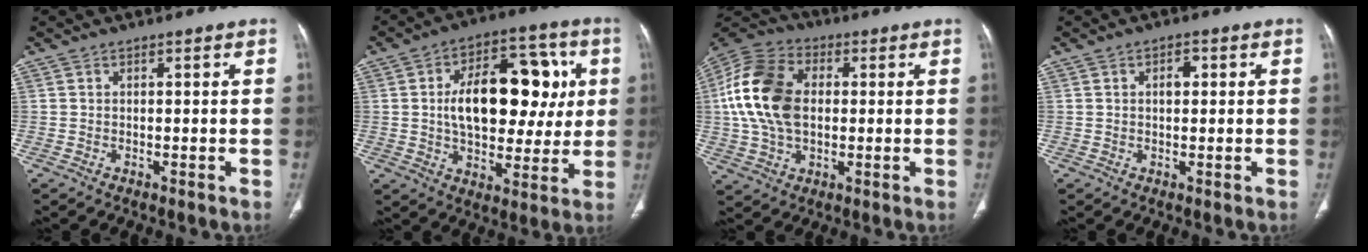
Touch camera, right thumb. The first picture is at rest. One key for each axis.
{"total": 20.6, "fx": 2.8, "fy": 12.1, "fz": 16.5, "tx": -0.206, "ty": 0.020, "tz": 0.044}
{"total": 17.0, "fx": 1.3, "fy": 11.2, "fz": 12.7, "tx": -0.250, "ty": 0.020, "tz": 0.022}
{"total": 2.2, "fx": 0.5, "fy": 1.3, "fz": 1.7, "tx": -0.020, "ty": 0.003, "tz": 0.006}